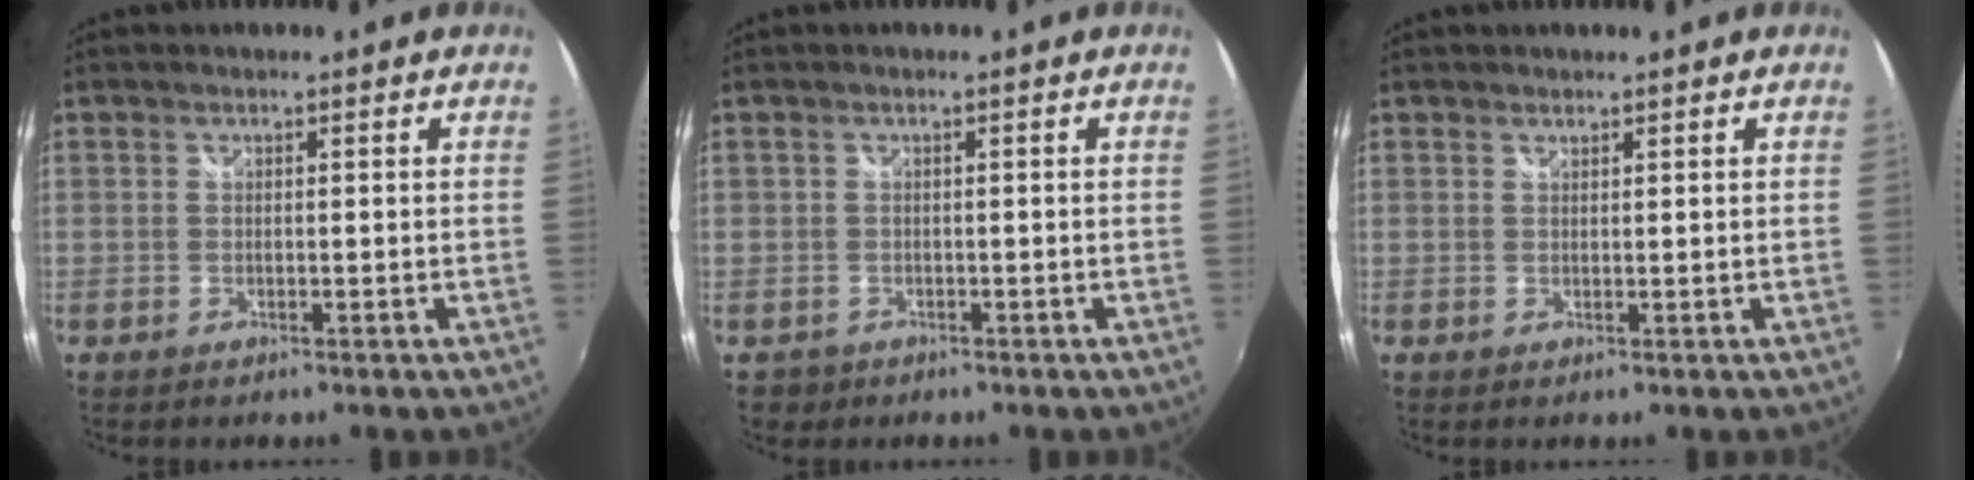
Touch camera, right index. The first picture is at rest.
{"total": 2.1, "force": [-0.9, 1.9, 0.3], "torque": [-0.011, -0.002, -0.010]}
{"total": 0.6, "force": [0.5, 0.2, 0.0], "torque": [0.001, 0.000, 0.010]}